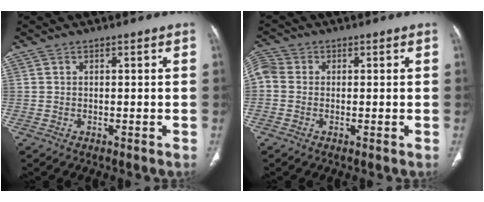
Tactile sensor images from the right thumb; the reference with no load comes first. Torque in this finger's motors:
{"motor_torque": [2.08, 2.19, 1.02, -0.58, 0.45]}